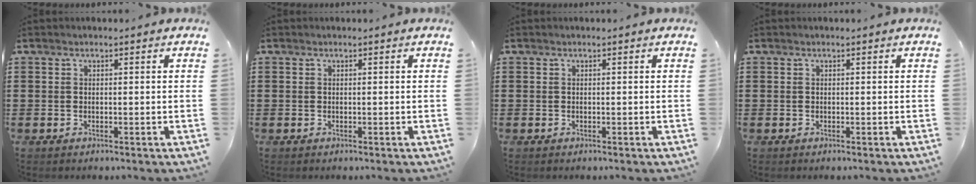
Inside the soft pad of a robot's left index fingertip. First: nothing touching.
{"total": 0.0}
{"total": 0.0}
{"total": 0.0}